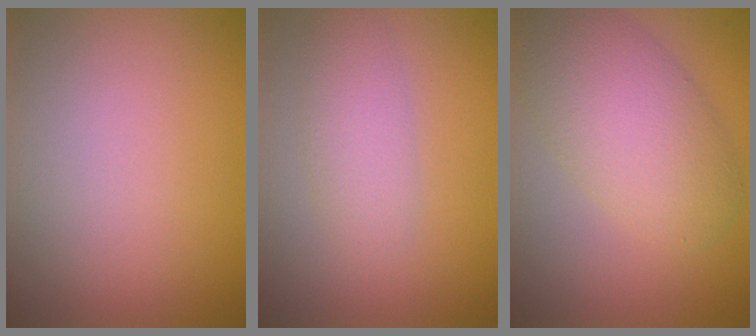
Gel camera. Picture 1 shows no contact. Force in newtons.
{"total": 2.5, "press": 2.5, "slide": 0.1}
{"total": 6.3, "press": 6.3, "slide": 0.3}